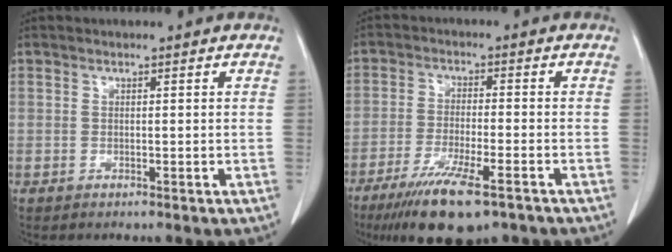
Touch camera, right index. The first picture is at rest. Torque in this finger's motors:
{"motor_torque": [1.30, -0.83, 0.61, 0.18]}